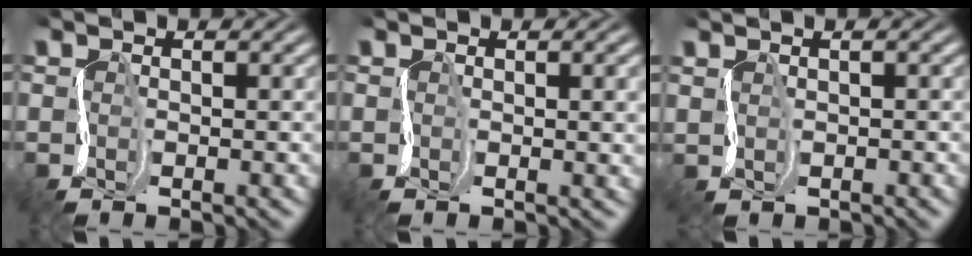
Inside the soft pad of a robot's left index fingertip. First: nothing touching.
{"total": 3.6, "force": [0.3, 1.5, 3.3], "torque": [-0.030, 0.001, 0.007]}
{"total": 1.3, "force": [1.2, 0.3, 0.0], "torque": [0.005, 0.005, 0.021]}